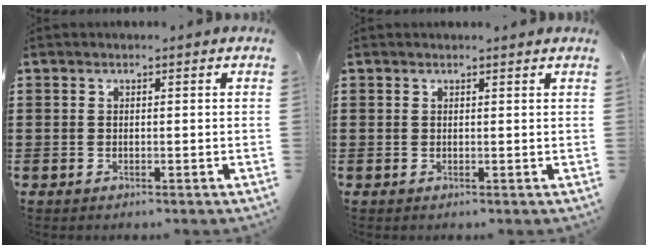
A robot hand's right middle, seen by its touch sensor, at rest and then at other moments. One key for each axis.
{"total": 0.0}